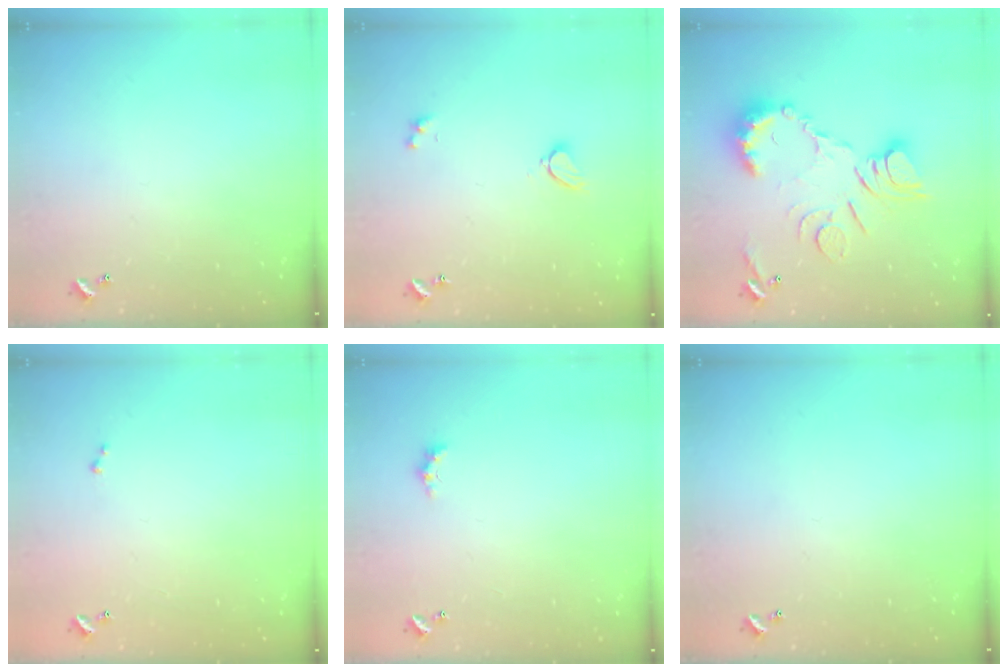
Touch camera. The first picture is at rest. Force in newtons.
{"total": 2.3, "press": 2.3, "slide": 0.3}
{"total": 15.7, "press": 15.6, "slide": 1.9}
{"total": 0.0}
{"total": 1.6, "press": 1.5, "slide": 0.5}
{"total": 0.0}